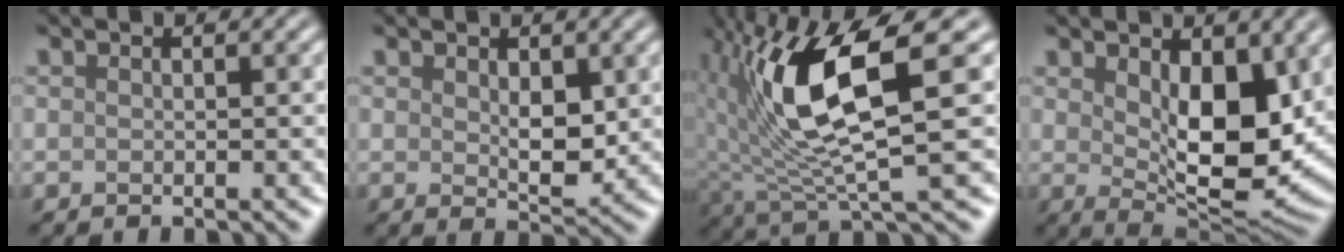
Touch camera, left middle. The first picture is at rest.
{"total": 3.1, "force": [0.7, 1.6, 2.5], "torque": [-0.044, -0.008, 0.016]}
{"total": 10.0, "force": [1.7, 2.9, 9.4], "torque": [-0.181, -0.003, 0.037]}
{"total": 8.4, "force": [1.7, 4.2, 7.1], "torque": [-0.118, -0.011, 0.036]}